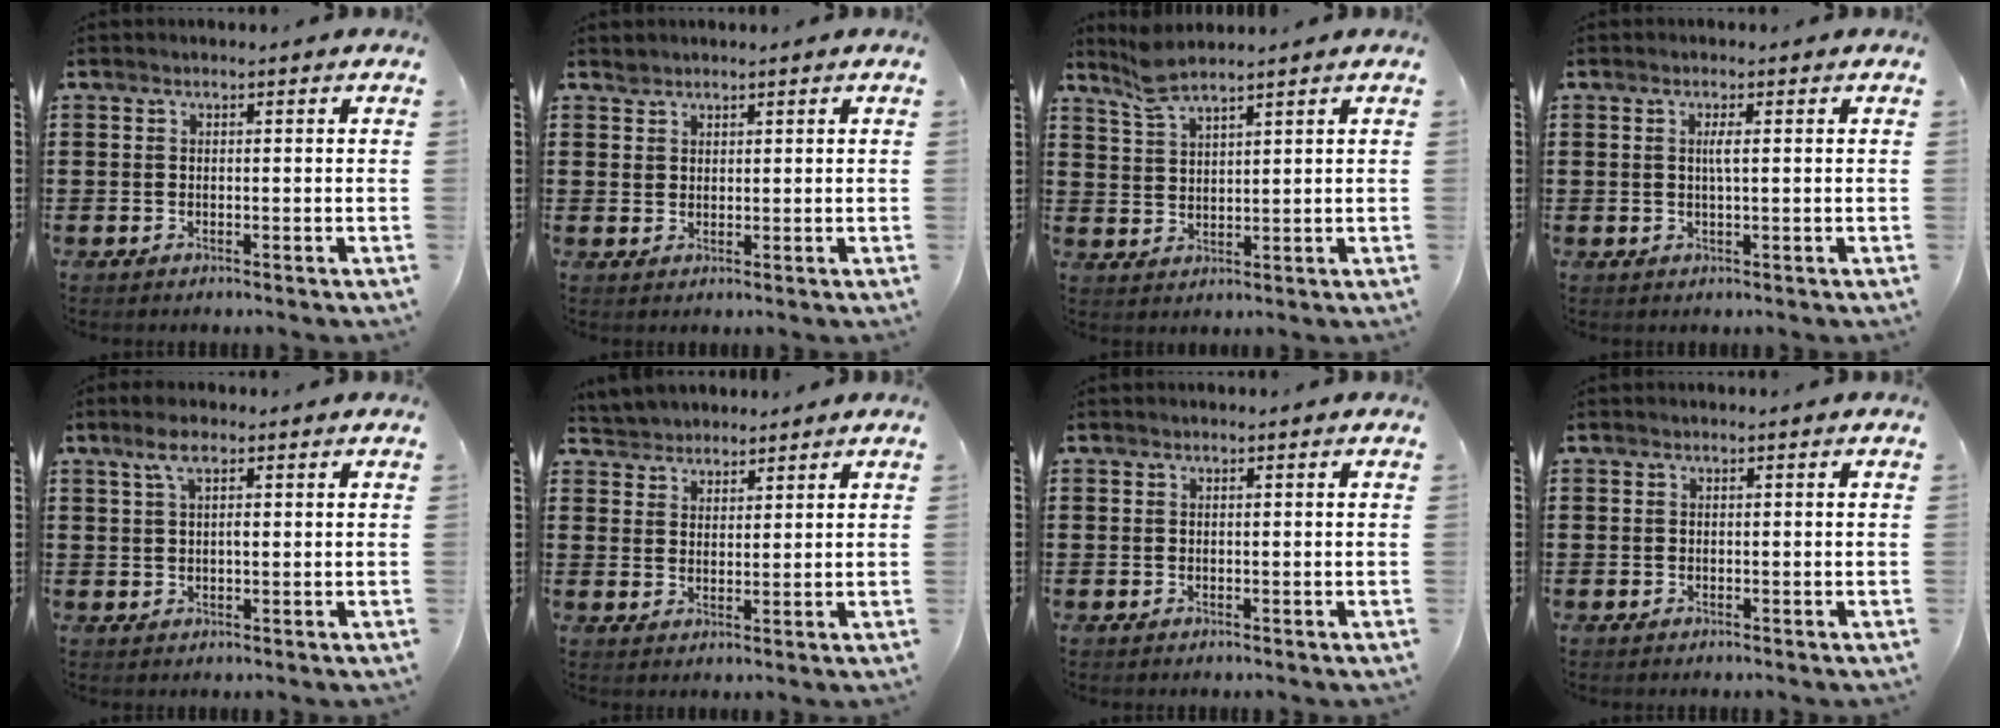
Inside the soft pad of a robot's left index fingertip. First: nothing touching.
{"total": 1.6, "force": [1.4, 0.9, -0.2], "torque": [0.000, 0.000, 0.029]}
{"total": 4.7, "force": [4.0, 0.7, 2.4], "torque": [-0.057, -0.004, 0.074]}
{"total": 1.9, "force": [0.3, 0.2, 1.8], "torque": [-0.038, -0.001, 0.005]}
{"total": 3.9, "force": [1.8, 1.6, 3.1], "torque": [-0.058, 0.006, 0.029]}
{"total": 3.1, "force": [2.7, 1.2, -0.8], "torque": [0.001, -0.001, 0.051]}
{"total": 0.0}
{"total": 0.0}